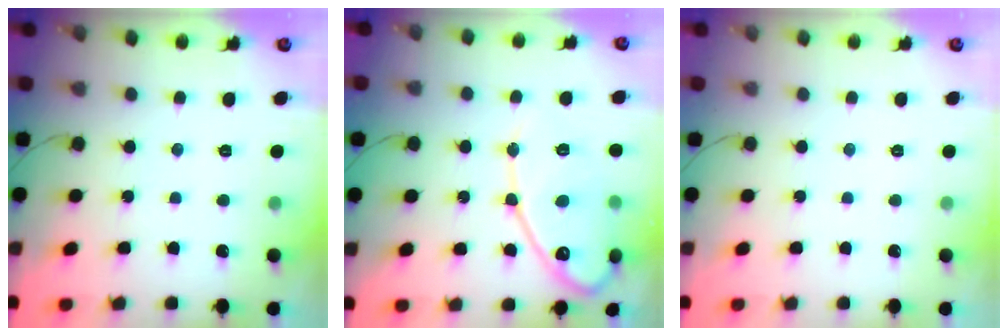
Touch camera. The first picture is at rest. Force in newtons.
{"total": 15.2, "press": 15.2, "slide": 1.1}
{"total": 0.0}